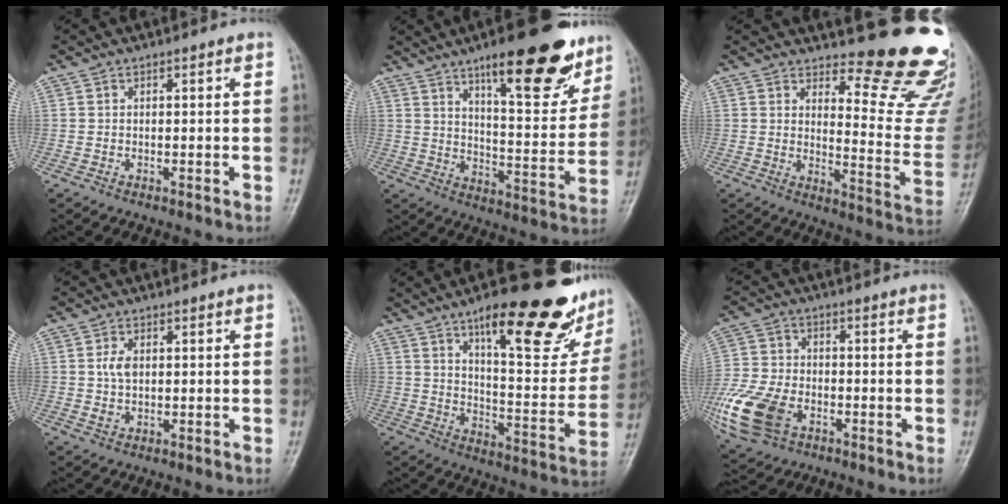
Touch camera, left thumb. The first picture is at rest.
{"total": 20.7, "force": [13.0, 6.1, 14.9], "torque": [-0.167, -0.065, 0.195]}
{"total": 17.2, "force": [14.9, 3.7, 7.8], "torque": [-0.057, -0.168, 0.180]}
{"total": 3.2, "force": [0.5, 2.1, 2.4], "torque": [-0.041, -0.001, 0.009]}
{"total": 25.3, "force": [15.8, 7.5, 18.3], "torque": [-0.208, -0.067, 0.233]}
{"total": 15.4, "force": [-5.6, 10.3, 10.0], "torque": [-0.223, 0.000, -0.104]}